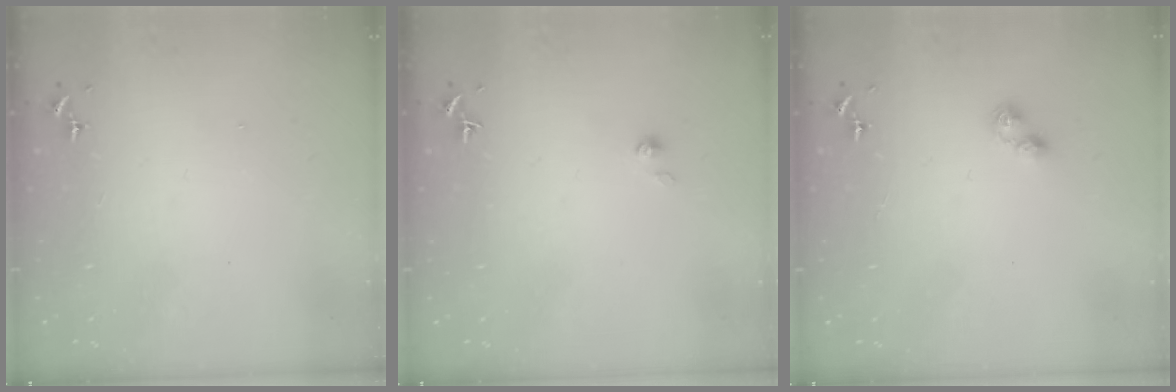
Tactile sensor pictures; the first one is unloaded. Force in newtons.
{"total": 2.2, "press": 2.2, "slide": 0.2}
{"total": 4.8, "press": 4.7, "slide": 0.5}